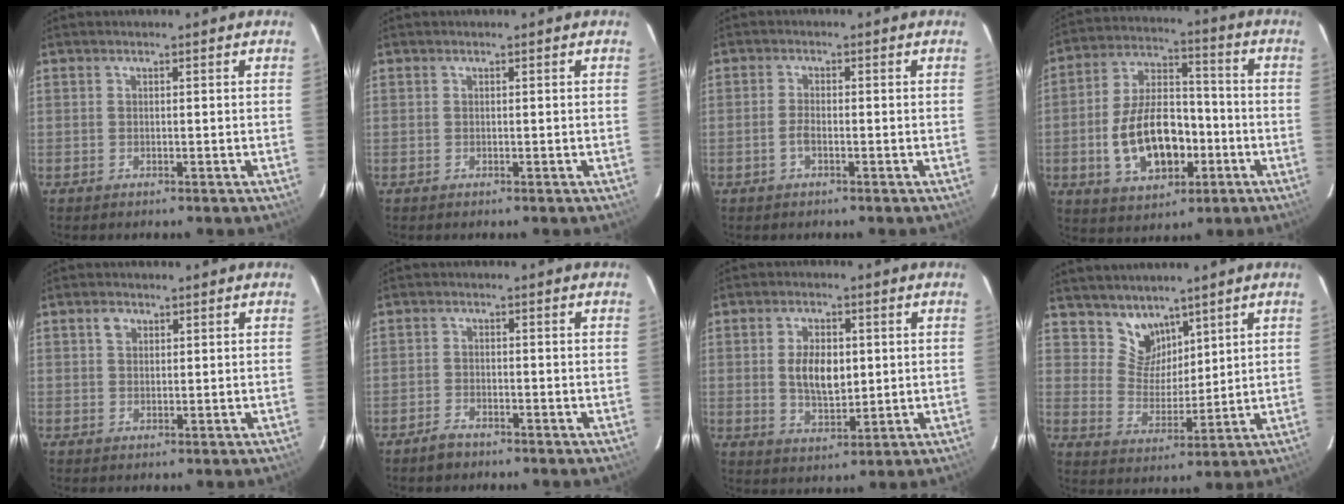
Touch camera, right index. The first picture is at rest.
{"total": 0.0}
{"total": 1.9, "force": [-0.8, 0.5, 1.6], "torque": [-0.039, 0.002, -0.017]}
{"total": 15.4, "force": [-4.2, 8.9, 11.9], "torque": [-0.239, 0.018, -0.058]}
{"total": 2.0, "force": [0.9, 1.5, 0.9], "torque": [-0.016, 0.008, 0.015]}
{"total": 2.9, "force": [-2.4, 1.3, 1.0], "torque": [-0.030, 0.006, -0.042]}
{"total": 7.7, "force": [0.7, 4.2, 6.4], "torque": [-0.120, 0.003, 0.019]}
{"total": 6.9, "force": [5.4, 4.1, 1.2], "torque": [-0.011, 0.000, 0.107]}